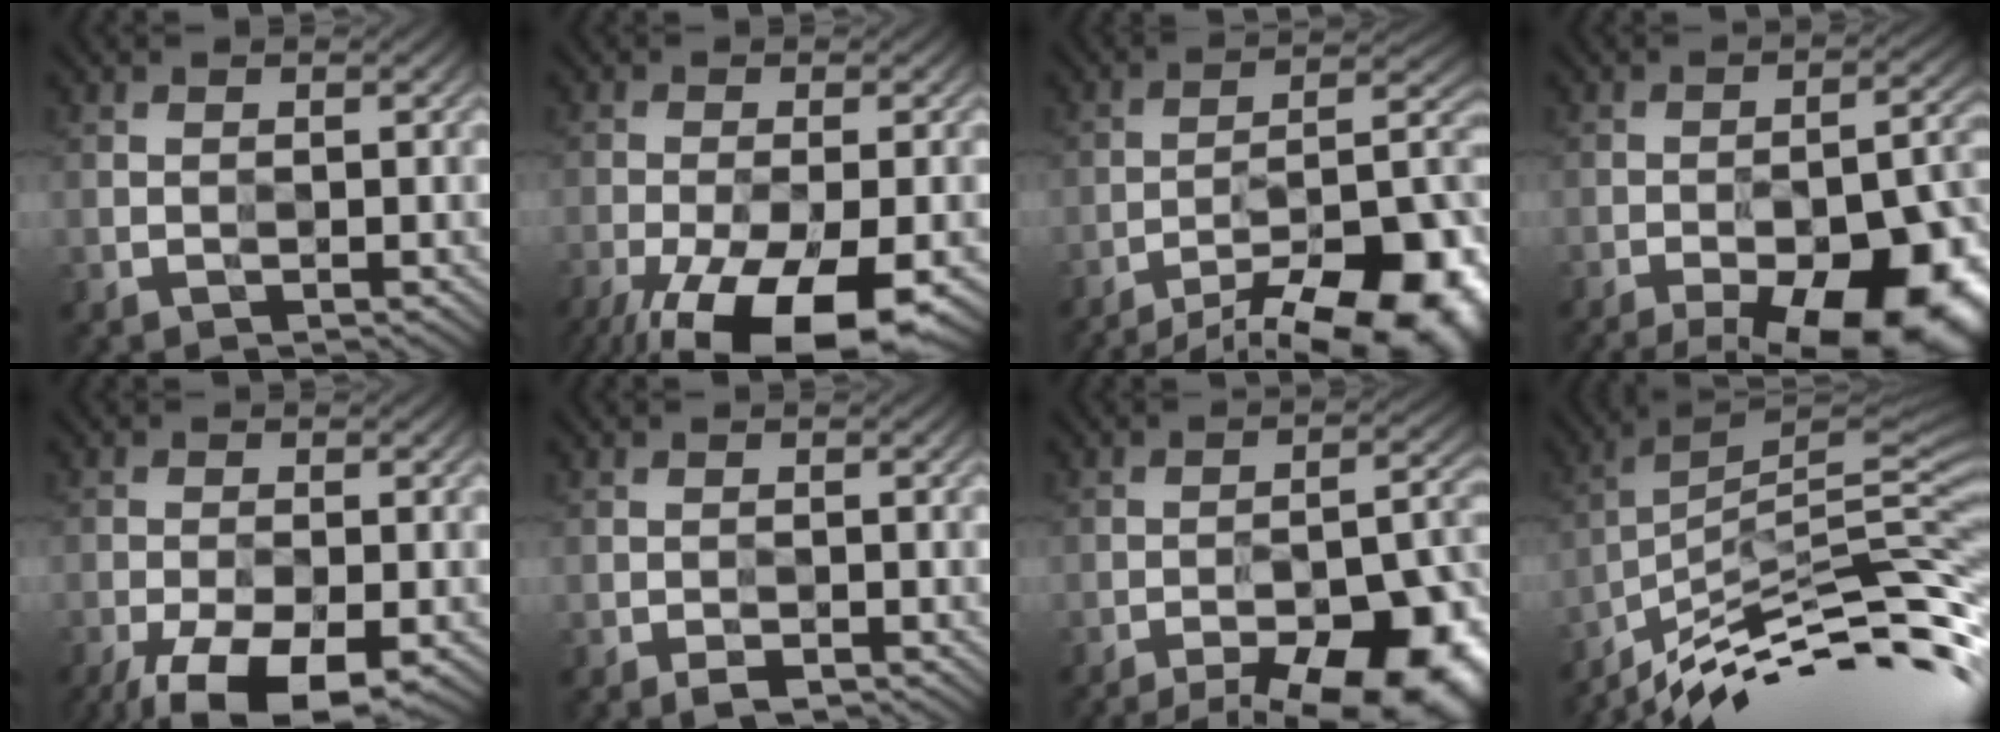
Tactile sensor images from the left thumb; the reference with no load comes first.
{"total": 15.6, "force": [-9.4, 6.0, 10.8], "torque": [-0.198, -0.052, -0.137]}
{"total": 19.2, "force": [-13.0, 6.7, 12.4], "torque": [-0.137, -0.003, -0.191]}
{"total": 19.4, "force": [-12.1, 6.8, 13.6], "torque": [-0.165, -0.008, -0.169]}
{"total": 11.7, "force": [-7.7, 4.7, 7.6], "torque": [-0.145, -0.045, -0.116]}
{"total": 1.8, "force": [-1.3, 0.8, 1.1], "torque": [-0.014, -0.001, -0.020]}
{"total": 17.4, "force": [-11.9, 5.7, 11.4], "torque": [-0.127, -0.002, -0.165]}
{"total": 13.8, "force": [-9.1, 2.1, 10.1], "torque": [-0.190, 0.016, -0.153]}